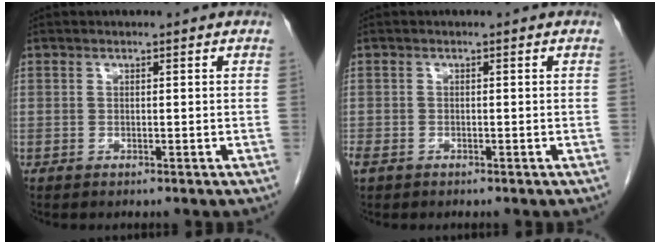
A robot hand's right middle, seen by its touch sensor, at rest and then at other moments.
{"total": 1.9, "force": [-1.2, 1.1, 0.9], "torque": [-0.025, -0.005, -0.019]}